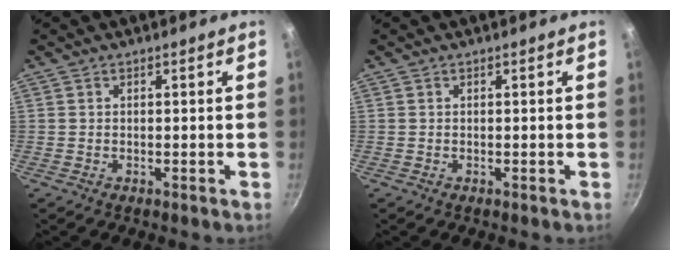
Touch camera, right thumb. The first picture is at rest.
{"total": 0.0}